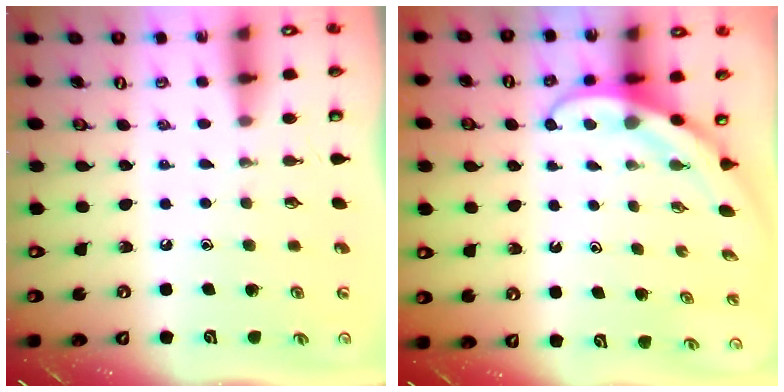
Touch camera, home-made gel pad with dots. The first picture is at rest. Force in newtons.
{"total": 3.8, "press": 3.8, "slide": 0.3}